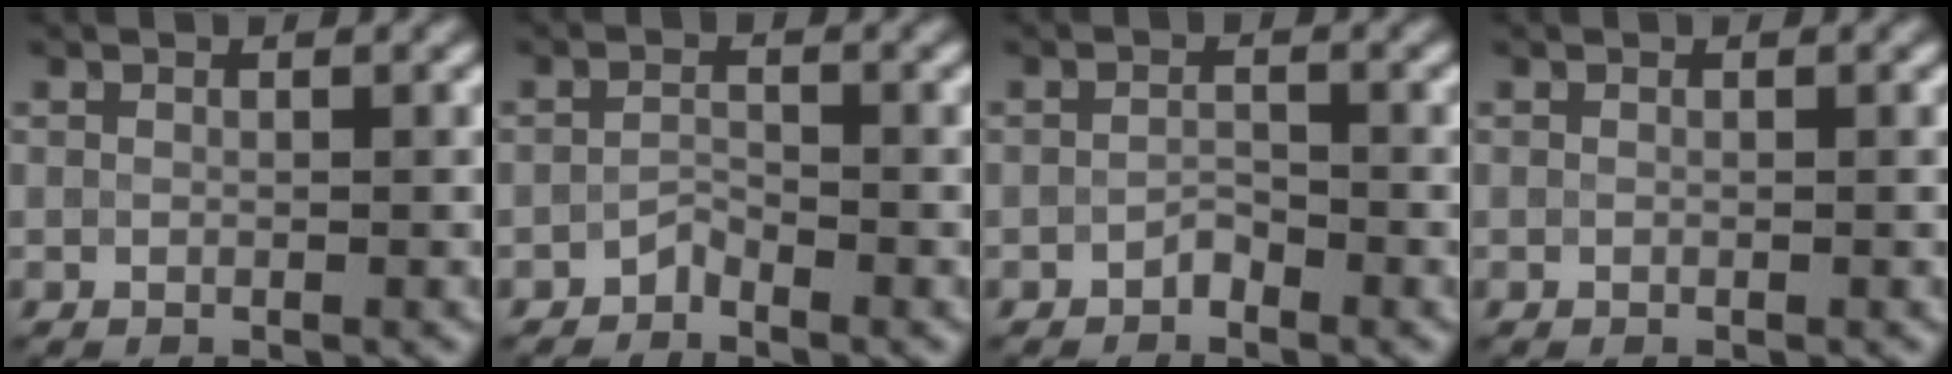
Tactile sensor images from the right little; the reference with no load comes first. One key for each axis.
{"total": 0.9, "fx": -0.9, "fy": 0.2, "fz": 0.2, "tx": -0.004, "ty": 0.005, "tz": -0.018}
{"total": 0.9, "fx": -0.7, "fy": 0.4, "fz": 0.4, "tx": -0.008, "ty": 0.002, "tz": -0.014}
{"total": 0.0}